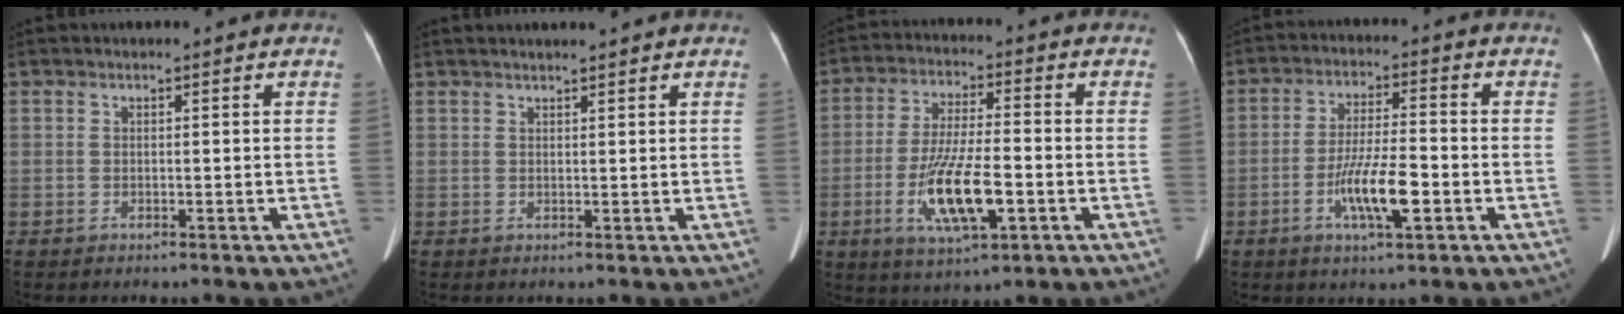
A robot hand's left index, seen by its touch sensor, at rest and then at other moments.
{"total": 3.3, "force": [3.1, 0.0, 1.3], "torque": [-0.013, 0.019, 0.041]}
{"total": 11.3, "force": [-3.6, 2.4, 10.4], "torque": [-0.203, -0.013, -0.062]}
{"total": 8.2, "force": [-3.0, 1.2, 7.5], "torque": [-0.141, -0.006, -0.057]}